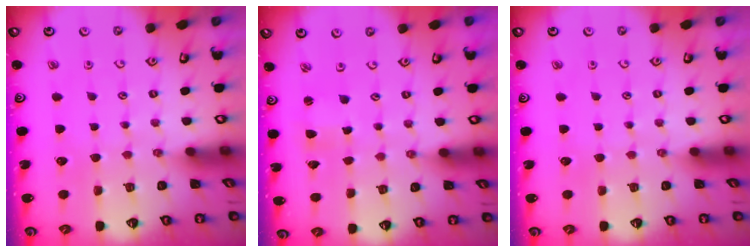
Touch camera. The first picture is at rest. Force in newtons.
{"total": 2.9, "press": 2.8, "slide": 0.4}
{"total": 0.0}